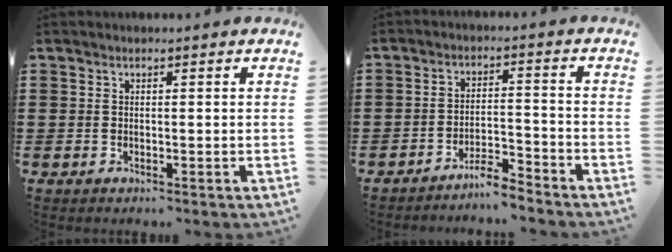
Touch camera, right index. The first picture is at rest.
{"total": 4.2, "force": [-4.0, 0.1, 1.3], "torque": [-0.024, 0.006, -0.081]}